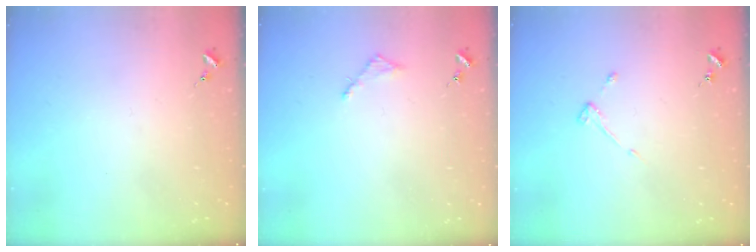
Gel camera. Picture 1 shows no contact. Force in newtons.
{"total": 2.8, "press": 2.7, "slide": 0.3}
{"total": 3.0, "press": 3.0, "slide": 0.4}